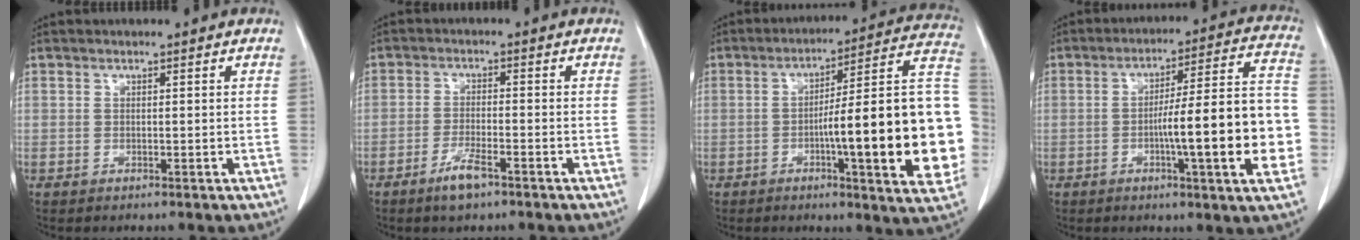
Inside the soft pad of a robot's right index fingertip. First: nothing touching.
{"total": 4.3, "force": [-2.9, 0.8, 3.0], "torque": [-0.061, -0.003, -0.053]}
{"total": 23.2, "force": [-3.3, 2.2, 22.9], "torque": [-0.217, 0.027, -0.043]}
{"total": 17.0, "force": [-3.5, 0.9, 16.6], "torque": [-0.213, 0.019, -0.050]}